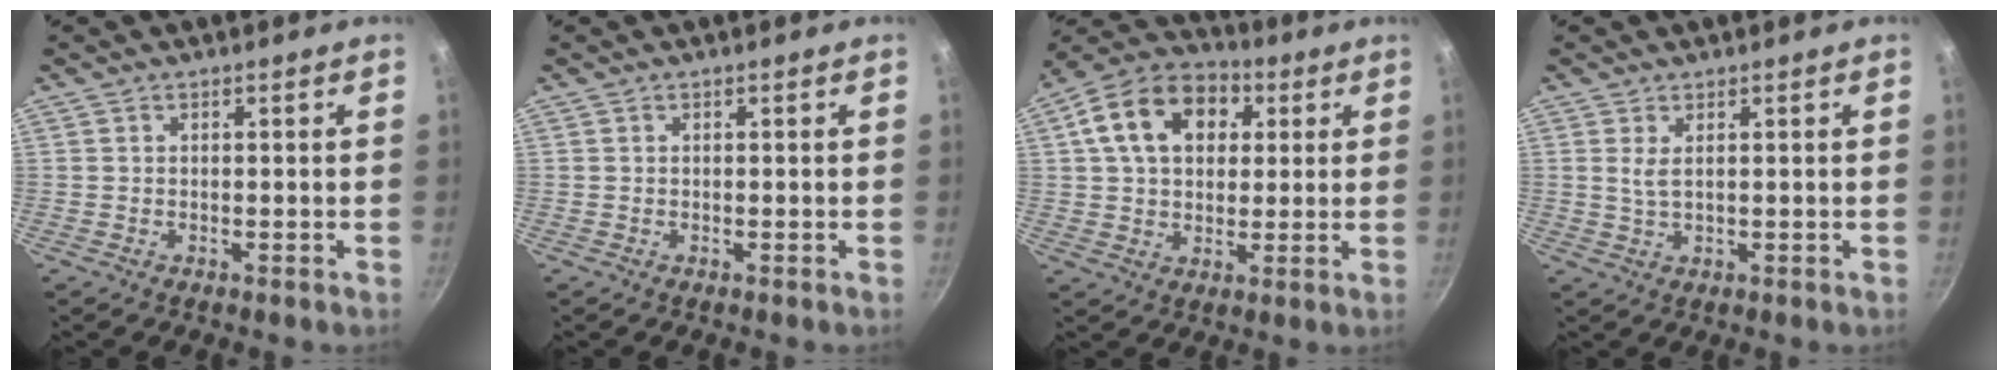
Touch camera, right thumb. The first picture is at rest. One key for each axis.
{"total": 0.0}
{"total": 16.1, "fx": 4.6, "fy": 11.5, "fz": 10.4, "tx": -0.157, "ty": 0.021, "tz": 0.061}
{"total": 2.3, "fx": 0.8, "fy": 0.9, "fz": 2.0, "tx": -0.039, "ty": -0.008, "tz": 0.017}